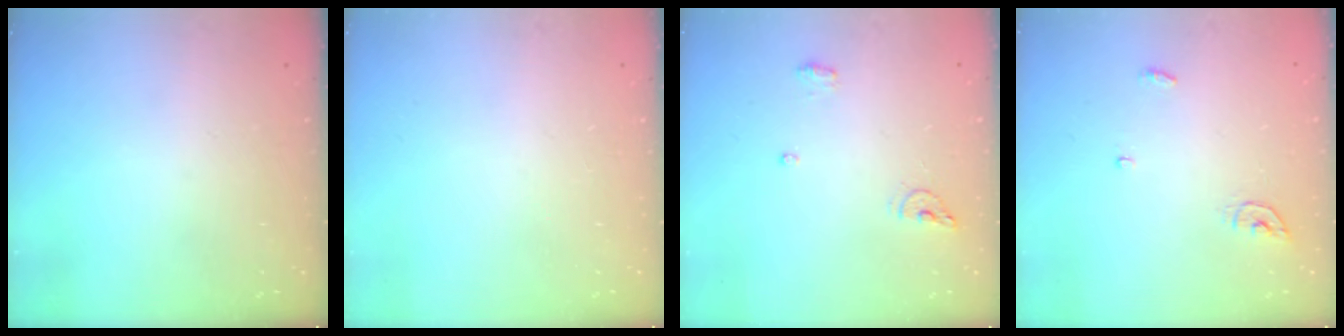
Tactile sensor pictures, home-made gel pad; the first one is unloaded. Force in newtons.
{"total": 0.0}
{"total": 6.2, "press": 6.0, "slide": 1.4}
{"total": 4.1, "press": 4.1, "slide": 0.3}